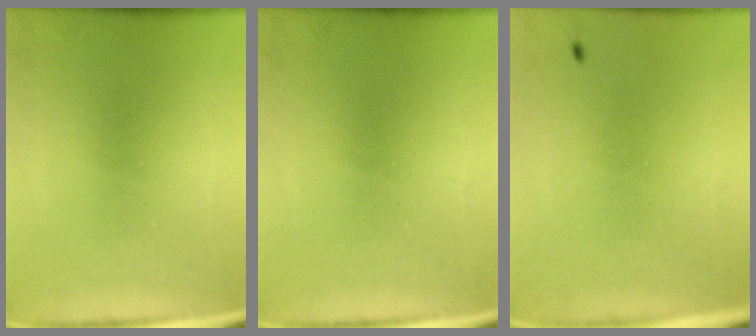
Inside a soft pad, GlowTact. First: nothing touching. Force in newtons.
{"total": 0.0}
{"total": 0.8}